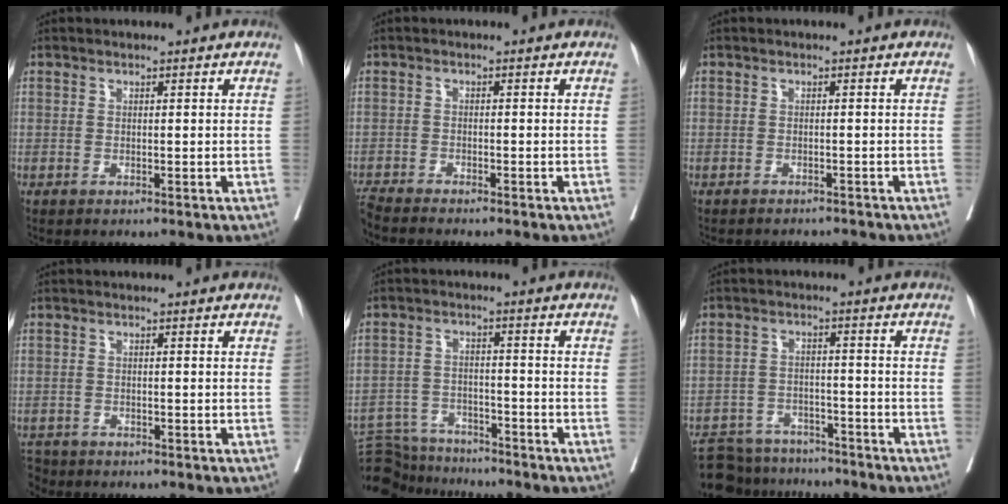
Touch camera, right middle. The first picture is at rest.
{"total": 5.5, "force": [-5.2, -0.1, 1.7], "torque": [-0.024, -0.018, -0.091]}
{"total": 4.0, "force": [-4.0, 0.5, 0.3], "torque": [0.000, -0.009, -0.052]}
{"total": 3.0, "force": [-2.8, 1.1, -0.3], "torque": [0.002, -0.006, -0.051]}
{"total": 10.3, "force": [-10.0, 1.9, 1.1], "torque": [-0.021, 0.012, -0.162]}
{"total": 12.8, "force": [-11.8, 4.2, 2.9], "torque": [-0.054, 0.007, -0.171]}